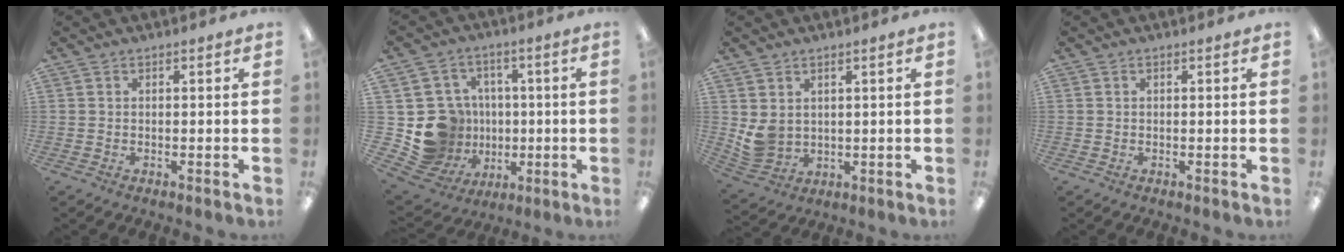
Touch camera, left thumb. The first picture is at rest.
{"total": 14.7, "force": [-0.5, 14.2, 3.7], "torque": [-0.093, 0.004, 0.028]}
{"total": 5.0, "force": [2.5, 3.8, 2.0], "torque": [-0.051, -0.010, 0.052]}
{"total": 0.0}